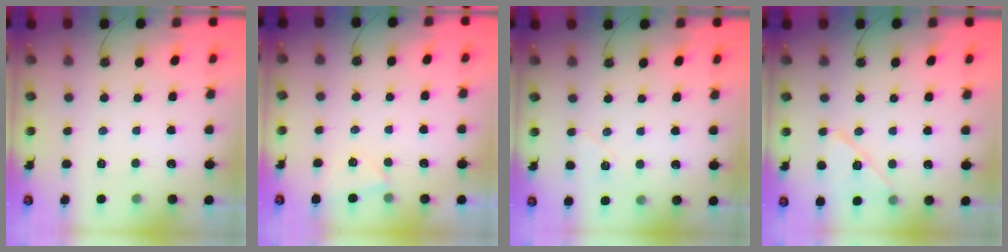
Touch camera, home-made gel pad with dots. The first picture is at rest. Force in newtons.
{"total": 3.4, "press": 2.1, "slide": 2.7}
{"total": 5.7, "press": 5.1, "slide": 2.4}
{"total": 12.1, "press": 12.1, "slide": 0.8}